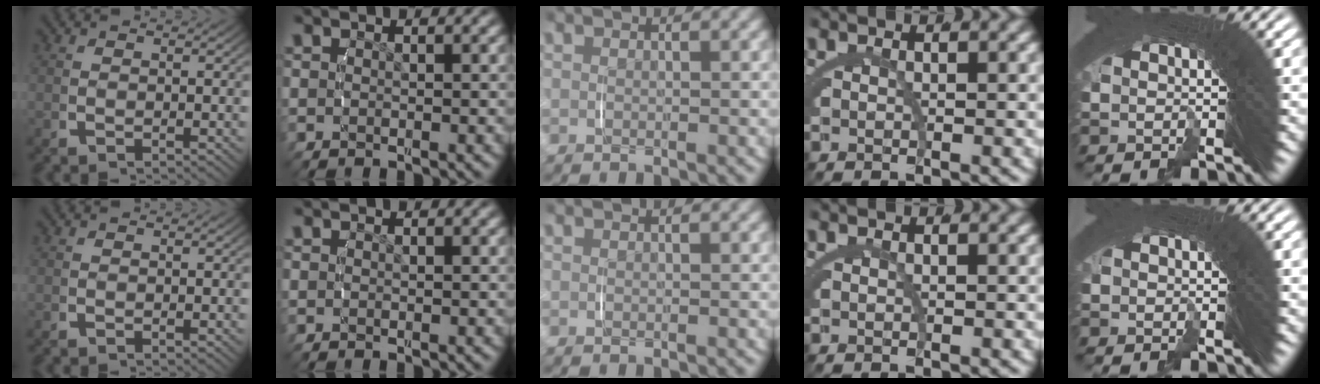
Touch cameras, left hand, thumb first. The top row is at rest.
{}